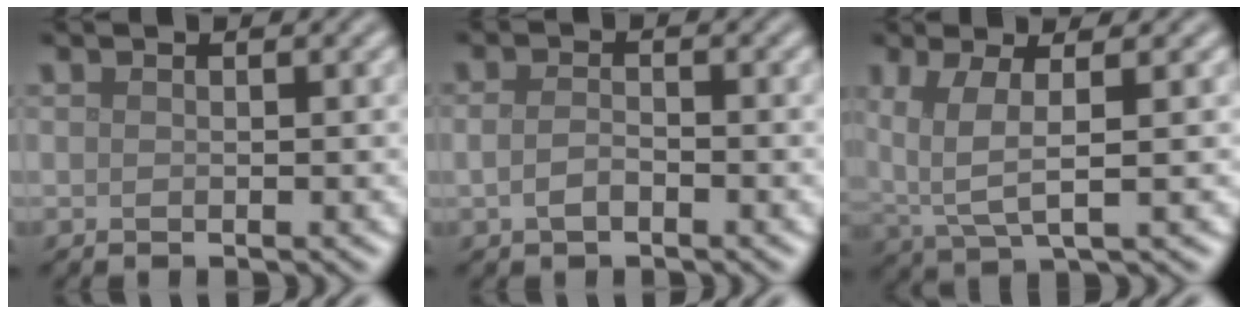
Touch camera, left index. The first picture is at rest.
{"total": 1.5, "force": [-0.6, 0.8, 1.2], "torque": [-0.027, -0.001, -0.016]}
{"total": 3.9, "force": [1.0, 1.1, 3.6], "torque": [-0.085, -0.005, 0.020]}